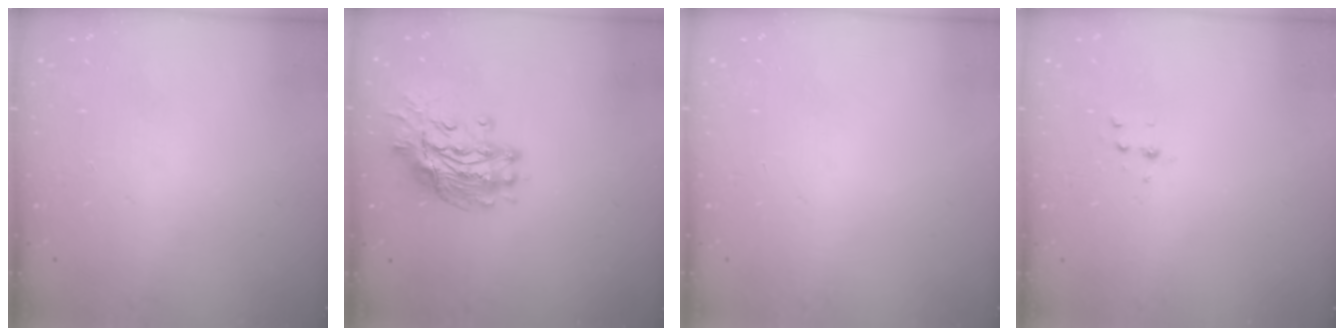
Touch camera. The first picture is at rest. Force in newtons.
{"total": 12.3, "press": 12.2, "slide": 1.6}
{"total": 0.0}
{"total": 3.8, "press": 3.7, "slide": 1.1}